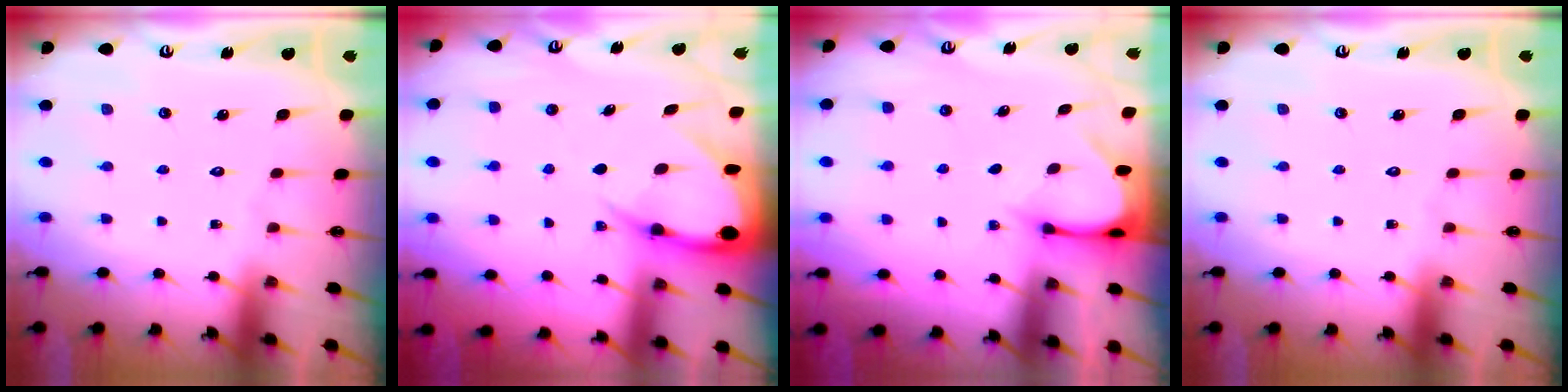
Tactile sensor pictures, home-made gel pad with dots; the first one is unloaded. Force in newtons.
{"total": 7.5, "press": 7.4, "slide": 0.7}
{"total": 3.3, "press": 3.3, "slide": 0.3}
{"total": 0.0}